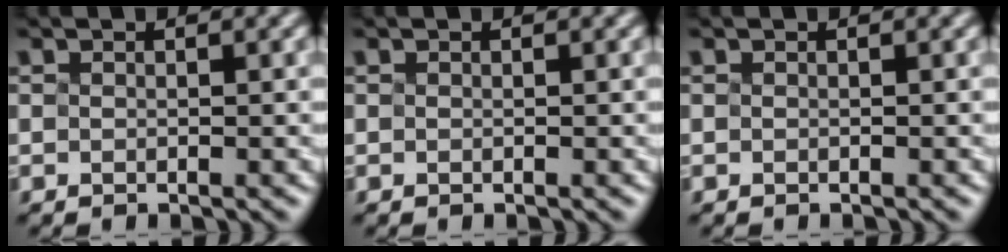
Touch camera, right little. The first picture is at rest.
{"total": 0.0}
{"total": 0.0}